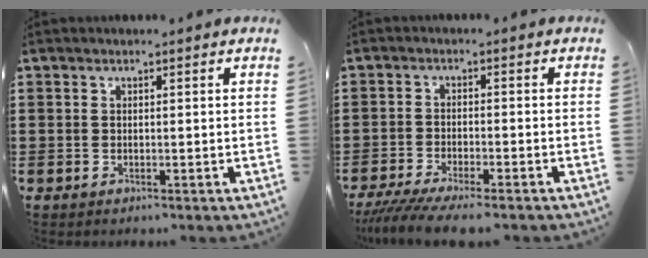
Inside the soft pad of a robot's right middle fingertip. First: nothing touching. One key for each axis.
{"total": 4.3, "fx": -4.0, "fy": 0.1, "fz": 1.7, "tx": -0.048, "ty": -0.018, "tz": -0.083}